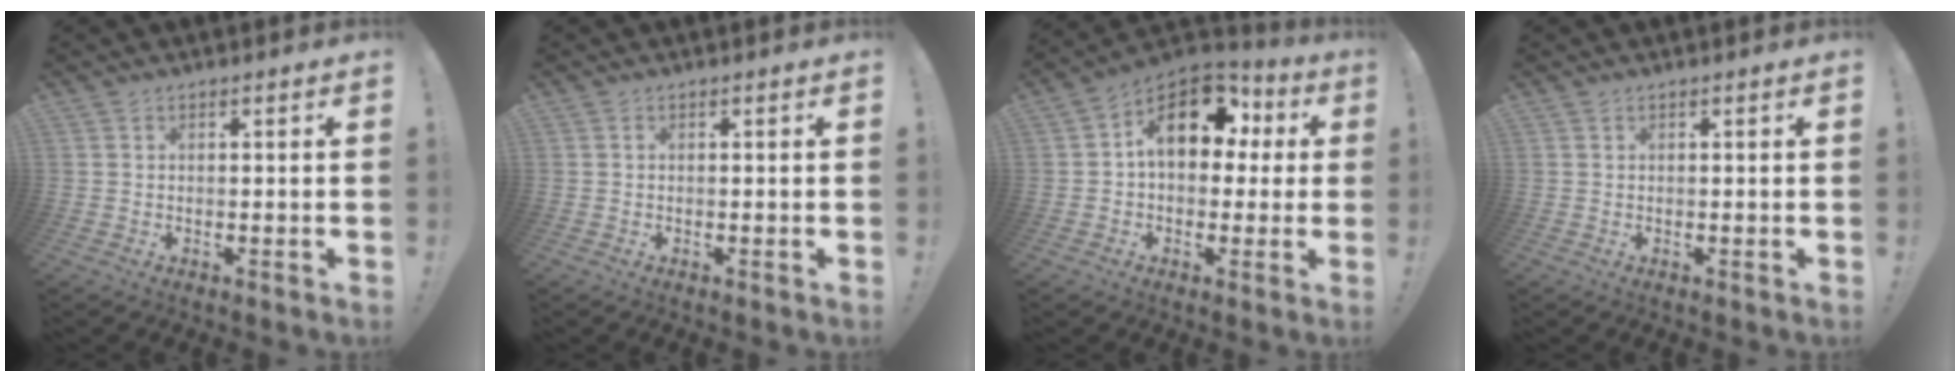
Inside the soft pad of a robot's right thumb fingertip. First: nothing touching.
{"total": 0.0}
{"total": 16.1, "force": [4.9, 10.9, 10.8], "torque": [-0.147, -0.006, 0.093]}
{"total": 0.0}